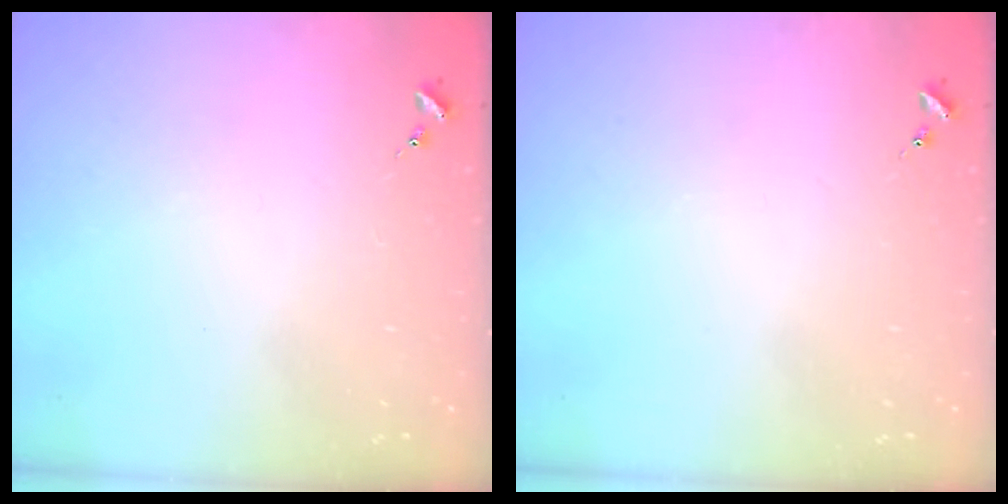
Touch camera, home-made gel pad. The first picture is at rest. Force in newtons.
{"total": 0.0}